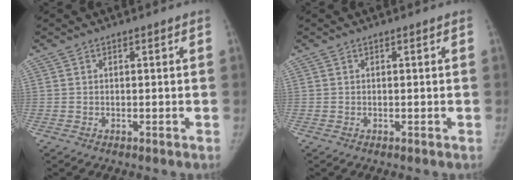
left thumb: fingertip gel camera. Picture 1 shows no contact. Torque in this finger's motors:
{"motor_torque": [0.00, 0.00, 0.46, -0.28, 0.09]}